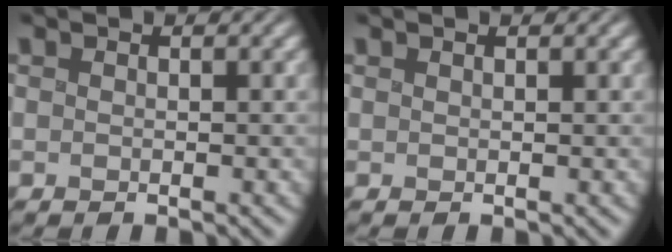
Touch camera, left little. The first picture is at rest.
{"total": 0.0}